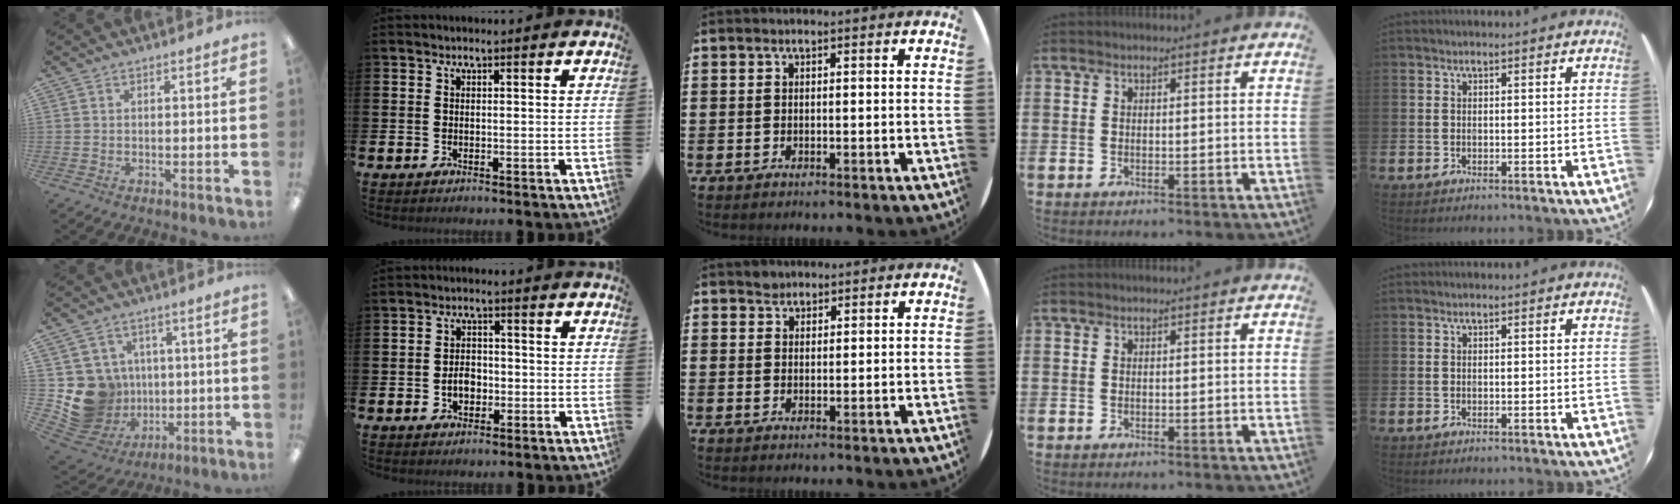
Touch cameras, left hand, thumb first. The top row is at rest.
{"thumb": {"total": 13.7, "force": [0.0, 13.3, 3.4], "torque": [-0.099, -0.008, 0.029]}, "index": {"total": 3.2, "force": [-0.8, 2.3, 2.0], "torque": [-0.022, -0.003, -0.022]}, "middle": {"total": 1.7, "force": [1.5, 0.8, -0.1], "torque": [0.009, -0.002, 0.028]}}